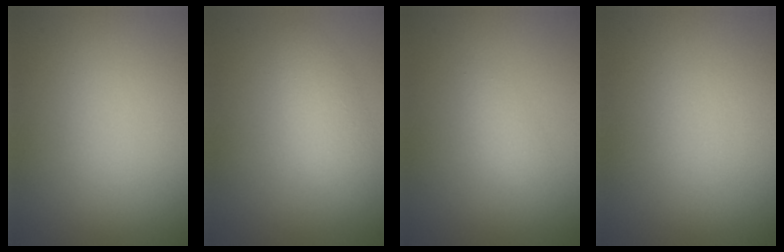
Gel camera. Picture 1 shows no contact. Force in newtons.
{"total": 2.6, "press": 2.6, "slide": 0.1}
{"total": 1.0, "press": 1.0, "slide": 0.1}
{"total": 0.0}